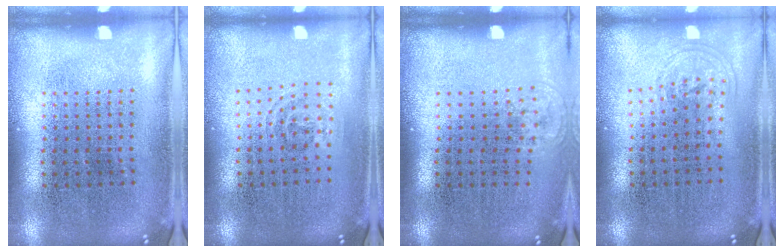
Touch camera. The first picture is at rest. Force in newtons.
{"total": 0.9, "press": 0.6, "slide": 0.6}
{"total": 0.6, "press": 0.5, "slide": 0.3}
{"total": 0.8, "press": 0.6, "slide": 0.6}